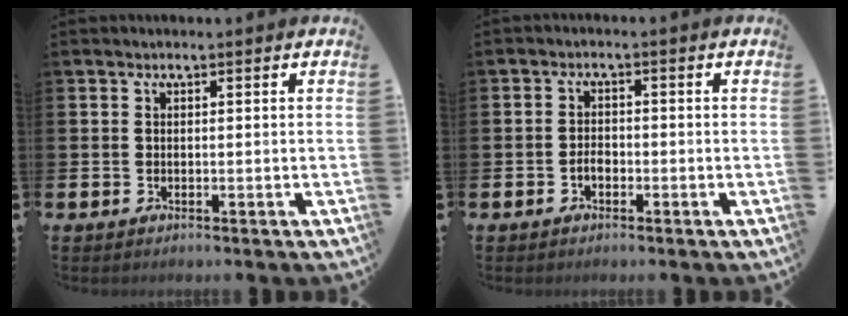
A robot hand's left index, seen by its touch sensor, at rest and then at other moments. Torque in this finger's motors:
{"motor_torque": [0.42, 0.32, 0.03, 0.01]}